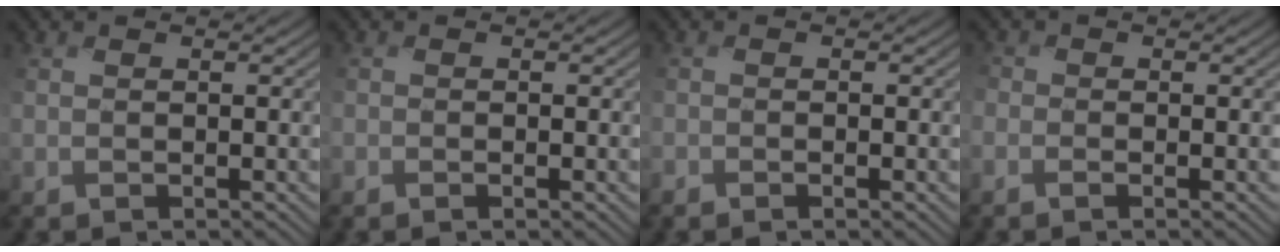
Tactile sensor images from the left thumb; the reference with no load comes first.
{"total": 1.2, "force": [-0.8, 0.6, 0.8], "torque": [-0.017, -0.003, -0.015]}
{"total": 1.5, "force": [-1.1, 0.6, 0.8], "torque": [-0.017, -0.004, -0.024]}
{"total": 1.8, "force": [-1.1, 1.3, 0.7], "torque": [-0.023, 0.000, -0.026]}